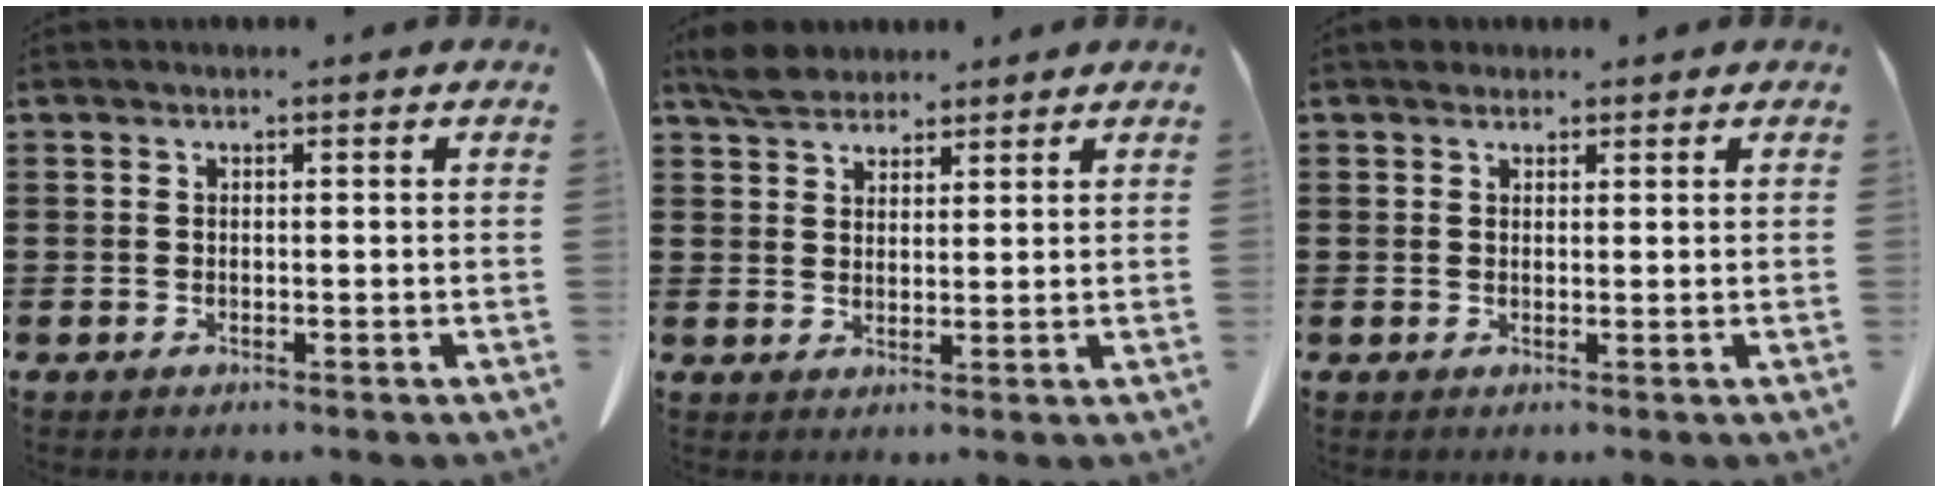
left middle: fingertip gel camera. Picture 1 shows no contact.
{"total": 4.5, "force": [3.8, 1.8, 1.5], "torque": [-0.032, -0.003, 0.071]}
{"total": 1.6, "force": [1.3, 1.0, 0.3], "torque": [-0.002, 0.003, 0.024]}